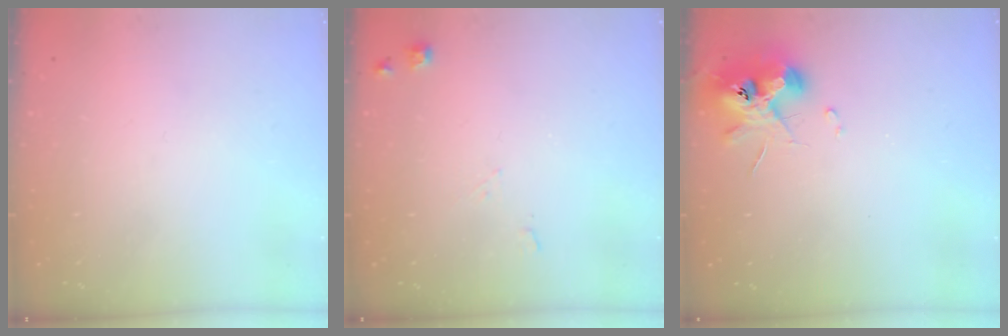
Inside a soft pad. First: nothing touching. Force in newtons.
{"total": 5.6, "press": 5.5, "slide": 0.9}
{"total": 10.3, "press": 10.3, "slide": 0.8}